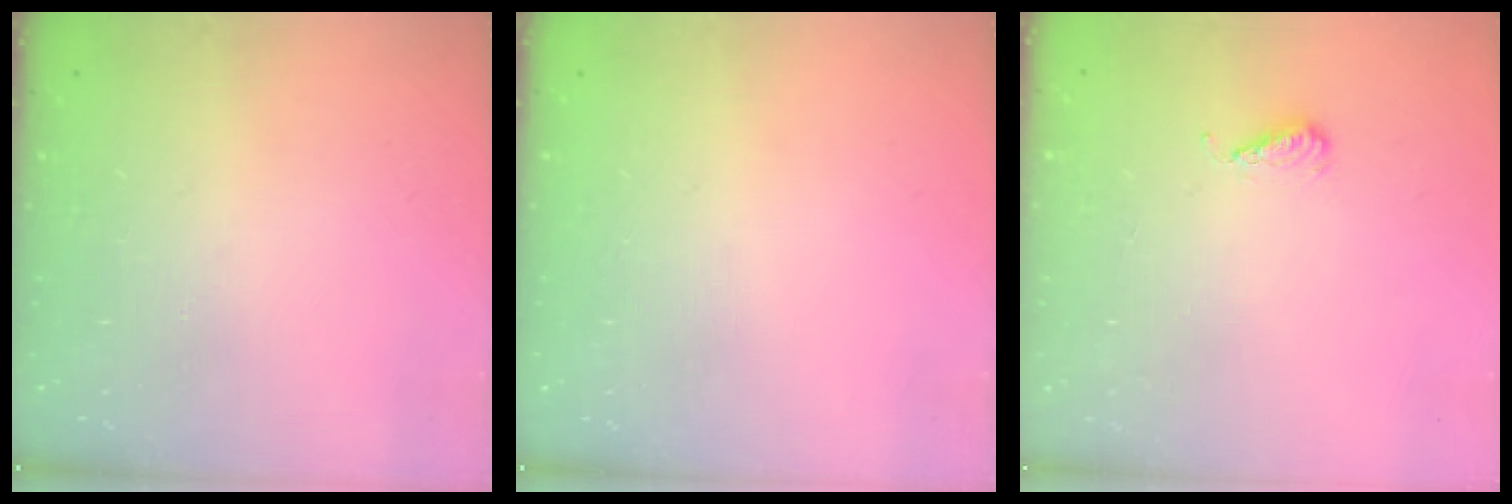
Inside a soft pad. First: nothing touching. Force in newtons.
{"total": 0.0}
{"total": 4.0, "press": 3.8, "slide": 1.2}